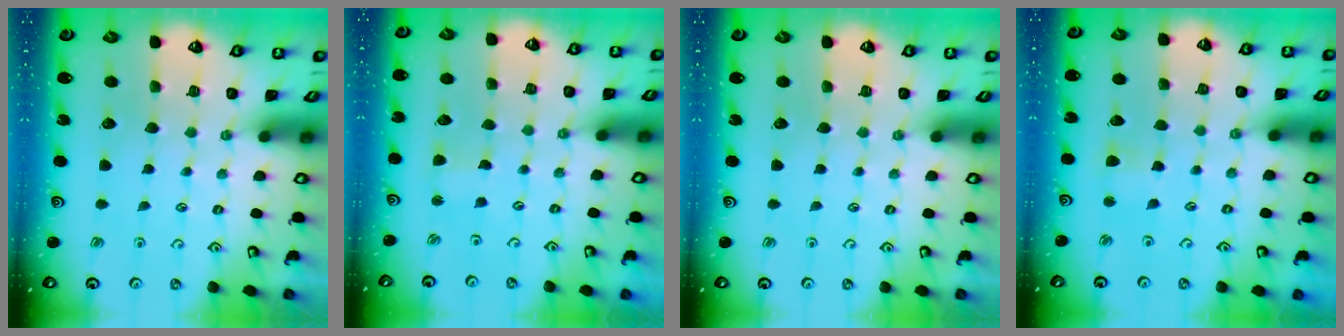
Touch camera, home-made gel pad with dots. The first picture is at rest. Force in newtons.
{"total": 1.8, "press": 1.7, "slide": 0.3}
{"total": 0.0}
{"total": 2.4, "press": 2.4, "slide": 0.5}